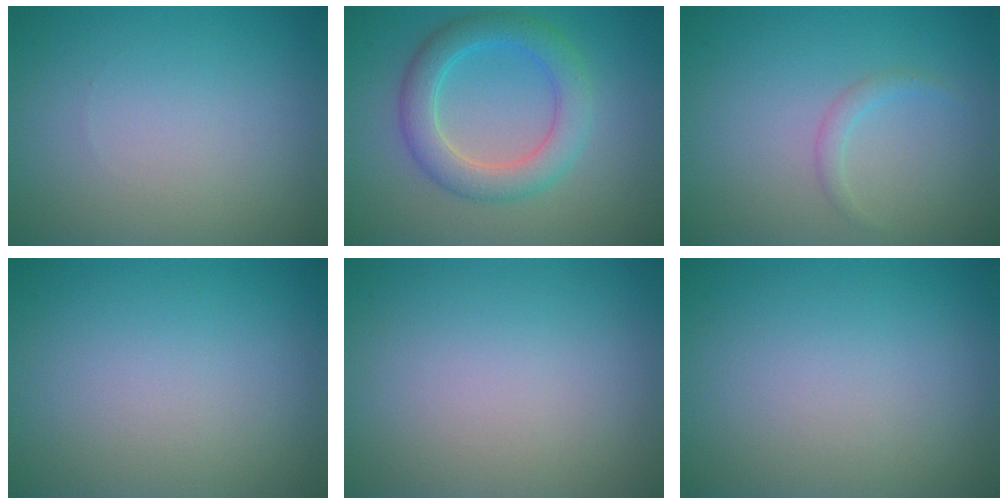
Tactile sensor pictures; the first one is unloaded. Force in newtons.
{"total": 4.7, "press": 4.7, "slide": 0.1}
{"total": 1.1, "press": 1.1, "slide": 0.1}
{"total": 0.0}
{"total": 0.0}
{"total": 0.0}